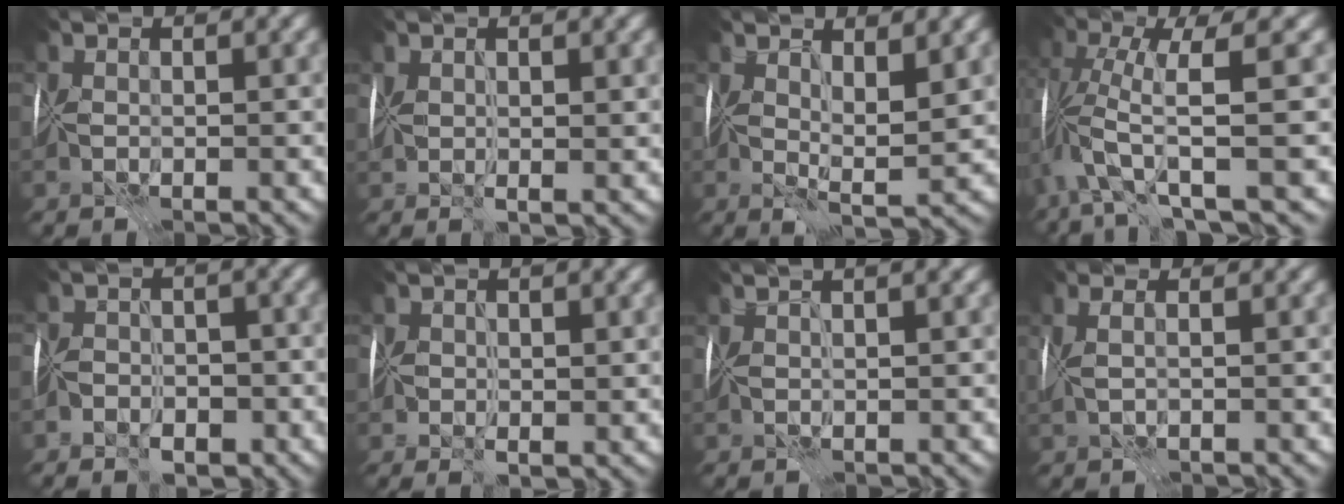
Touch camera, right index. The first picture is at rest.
{"total": 1.7, "force": [0.6, 0.5, 1.5], "torque": [-0.029, -0.003, 0.014]}
{"total": 3.6, "force": [1.7, 0.7, 3.1], "torque": [-0.055, -0.010, 0.031]}
{"total": 7.4, "force": [-1.1, 1.2, 7.3], "torque": [-0.141, 0.005, -0.028]}
{"total": 4.0, "force": [-3.0, 2.4, 1.3], "torque": [0.009, 0.000, -0.058]}
{"total": 1.7, "force": [0.0, 1.2, 1.2], "torque": [-0.017, -0.005, 0.001]}
{"total": 2.5, "force": [1.7, 0.2, 1.8], "torque": [-0.016, 0.016, 0.013]}
{"total": 1.6, "force": [0.8, 0.2, 1.4], "torque": [-0.025, 0.015, 0.007]}